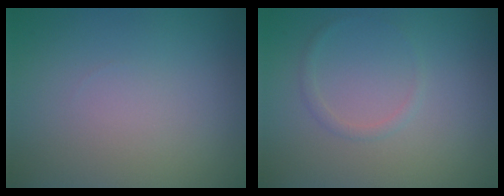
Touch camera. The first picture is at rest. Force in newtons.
{"total": 0.8, "press": 0.8, "slide": 0.0}